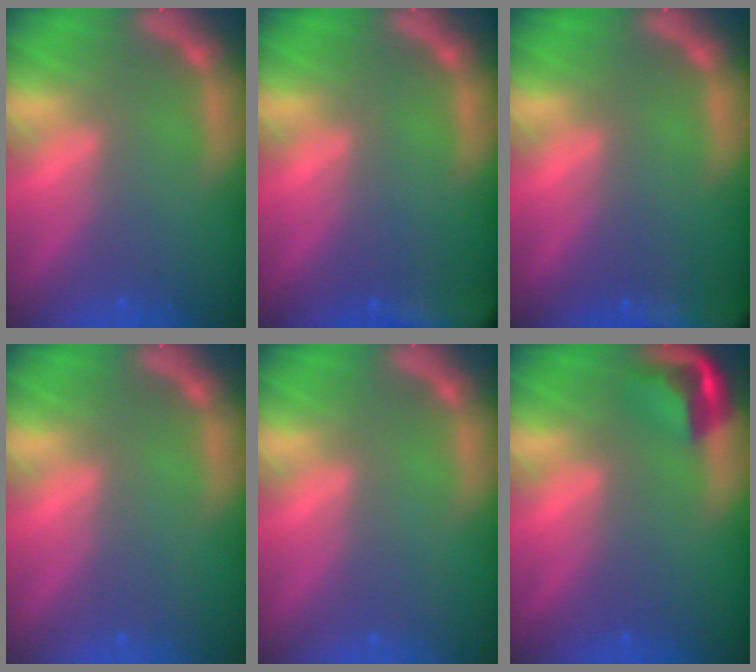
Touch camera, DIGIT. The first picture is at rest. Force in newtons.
{"total": 9.0}
{"total": 10.0}
{"total": 0.0}
{"total": 0.0}
{"total": 3.5}